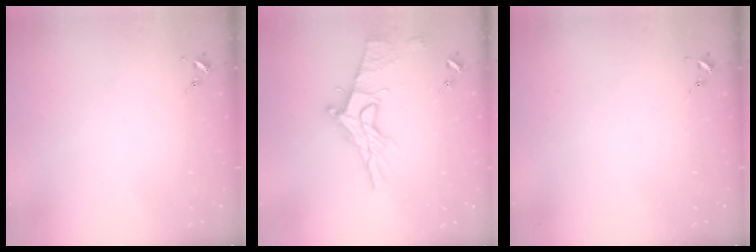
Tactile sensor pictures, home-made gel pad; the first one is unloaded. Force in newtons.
{"total": 15.6, "press": 15.5, "slide": 1.6}
{"total": 0.0}